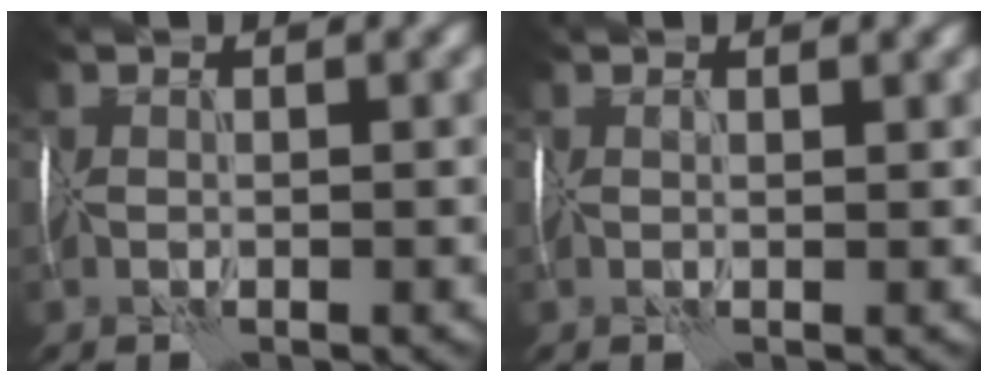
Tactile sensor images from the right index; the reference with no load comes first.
{"total": 0.8, "force": [0.5, 0.3, 0.5], "torque": [-0.008, 0.002, 0.010]}